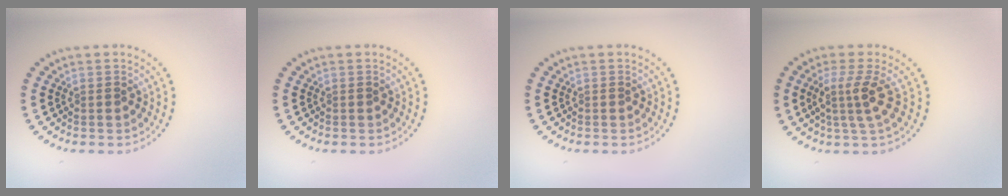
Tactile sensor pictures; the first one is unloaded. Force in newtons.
{"total": 0.0}
{"total": 0.0}
{"total": 3.0, "press": 2.3, "slide": 1.9}